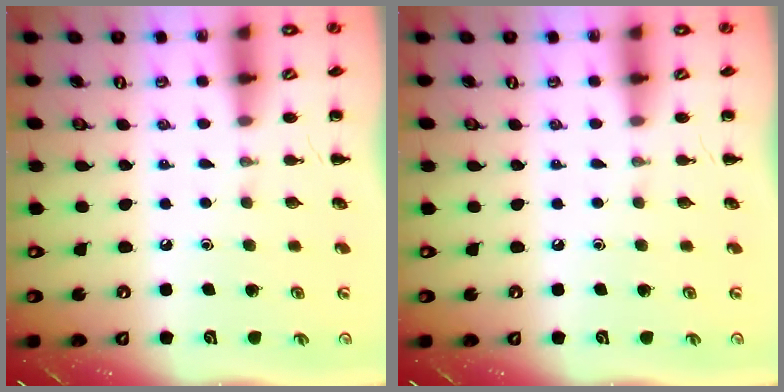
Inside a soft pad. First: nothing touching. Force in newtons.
{"total": 0.0}